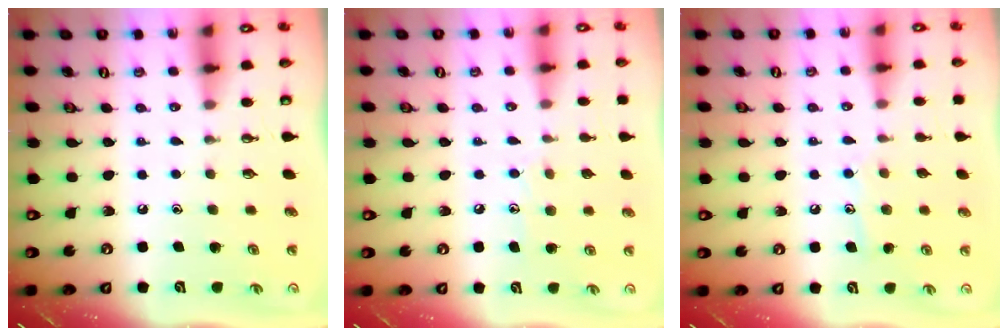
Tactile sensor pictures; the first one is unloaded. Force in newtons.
{"total": 6.6, "press": 6.6, "slide": 0.5}
{"total": 8.0, "press": 8.0, "slide": 0.5}